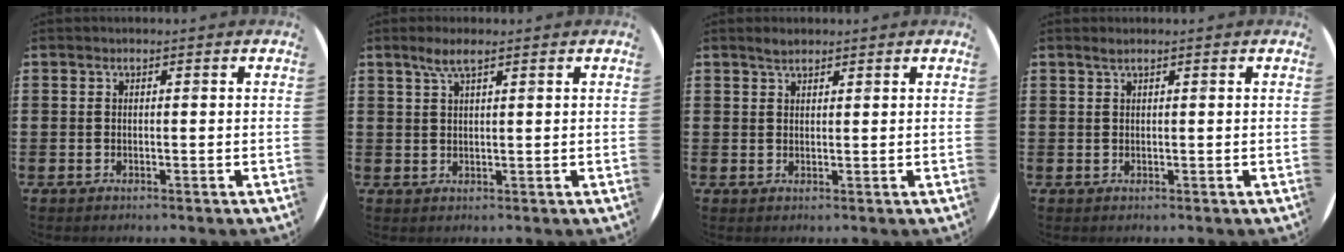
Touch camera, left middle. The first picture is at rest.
{"total": 3.0, "force": [2.0, 0.5, 2.2], "torque": [-0.047, 0.005, 0.034]}
{"total": 1.6, "force": [1.4, 0.5, 0.6], "torque": [-0.013, 0.004, 0.026]}
{"total": 0.7, "force": [0.5, 0.0, 0.5], "torque": [-0.009, 0.002, 0.009]}